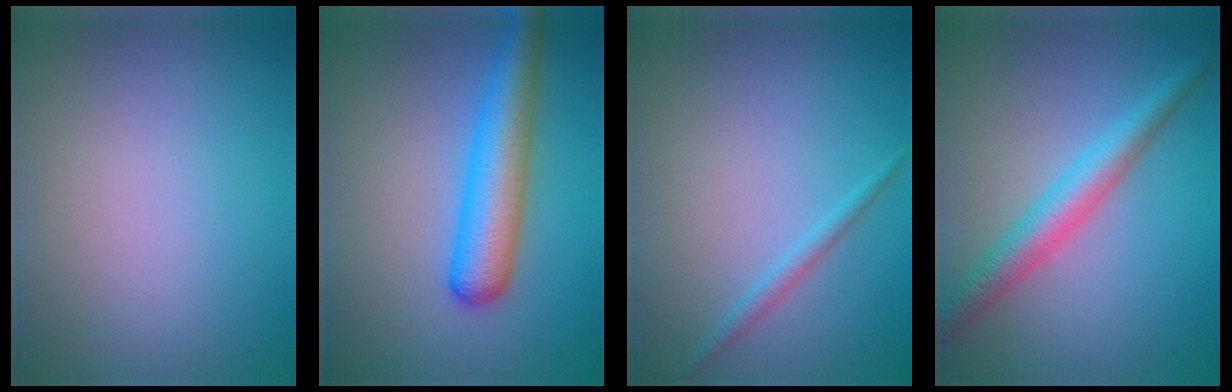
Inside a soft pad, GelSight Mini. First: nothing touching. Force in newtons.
{"total": 5.3, "press": 5.3, "slide": 0.2}
{"total": 1.3, "press": 1.3, "slide": 0.0}
{"total": 3.9, "press": 3.9, "slide": 0.0}